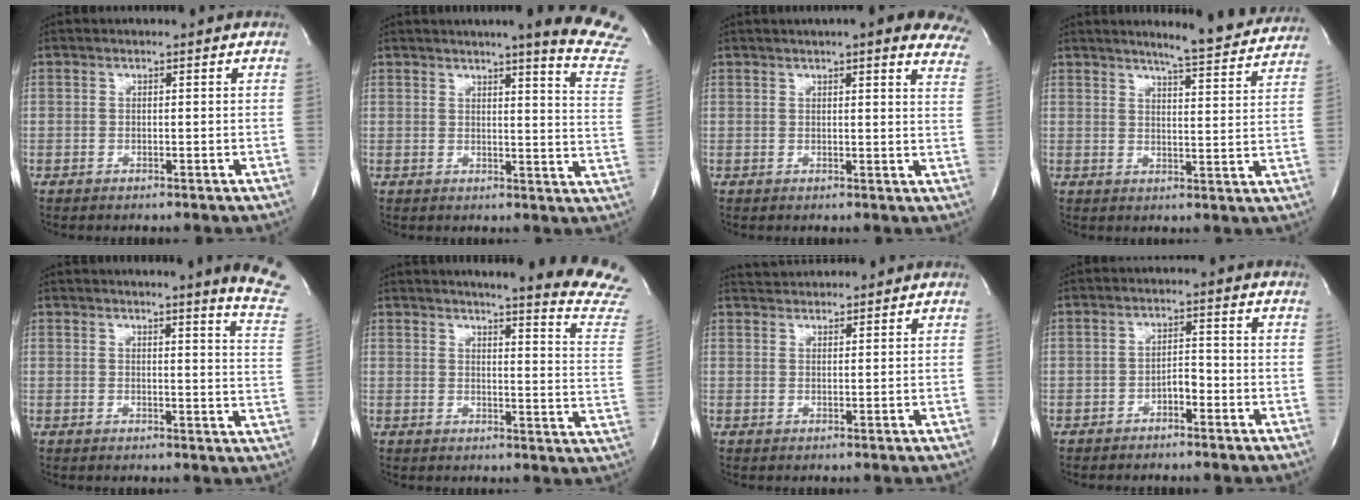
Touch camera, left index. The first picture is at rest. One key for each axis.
{"total": 13.9, "fx": 12.3, "fy": -1.5, "fz": 6.3, "tx": -0.073, "ty": -0.100, "tz": 0.122}
{"total": 14.8, "fx": 12.3, "fy": 2.5, "fz": 8.0, "tx": -0.090, "ty": 0.002, "tz": 0.125}
{"total": 11.2, "fx": 10.5, "fy": 0.3, "fz": 4.0, "tx": -0.055, "ty": -0.019, "tz": 0.121}
{"total": 10.4, "fx": 9.5, "fy": -1.5, "fz": 3.9, "tx": -0.037, "ty": -0.094, "tz": 0.081}
{"total": 20.7, "fx": 19.4, "fy": -1.1, "fz": 7.0, "tx": -0.090, "ty": -0.134, "tz": 0.208}
{"total": 3.5, "fx": 3.5, "fy": 0.2, "fz": 0.1, "tx": -0.009, "ty": 0.026, "tz": 0.063}
{"total": 2.4, "fx": -1.5, "fy": 0.9, "fz": 1.6, "tx": -0.021, "ty": 0.007, "tz": -0.026}